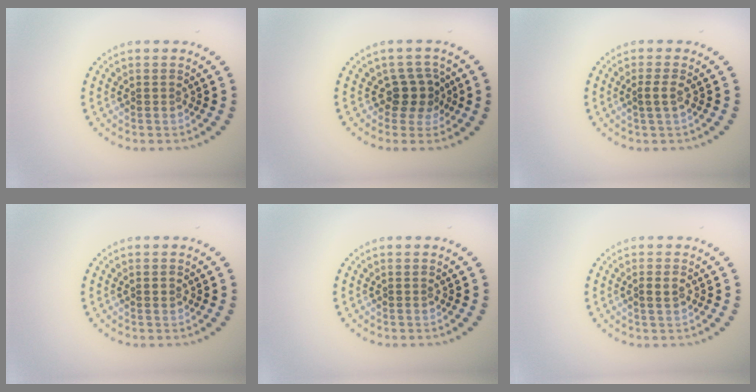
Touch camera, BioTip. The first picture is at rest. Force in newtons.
{"total": 2.7, "press": 2.1, "slide": 1.7}
{"total": 1.0, "press": 0.9, "slide": 0.6}
{"total": 0.7, "press": 0.7, "slide": 0.1}
{"total": 0.0}
{"total": 1.2, "press": 1.1, "slide": 0.4}